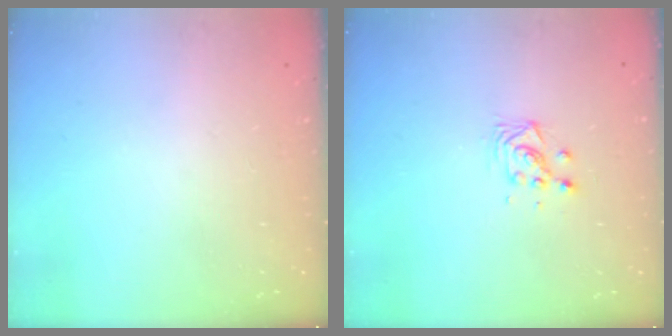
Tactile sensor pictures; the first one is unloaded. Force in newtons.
{"total": 4.1, "press": 4.1, "slide": 0.2}